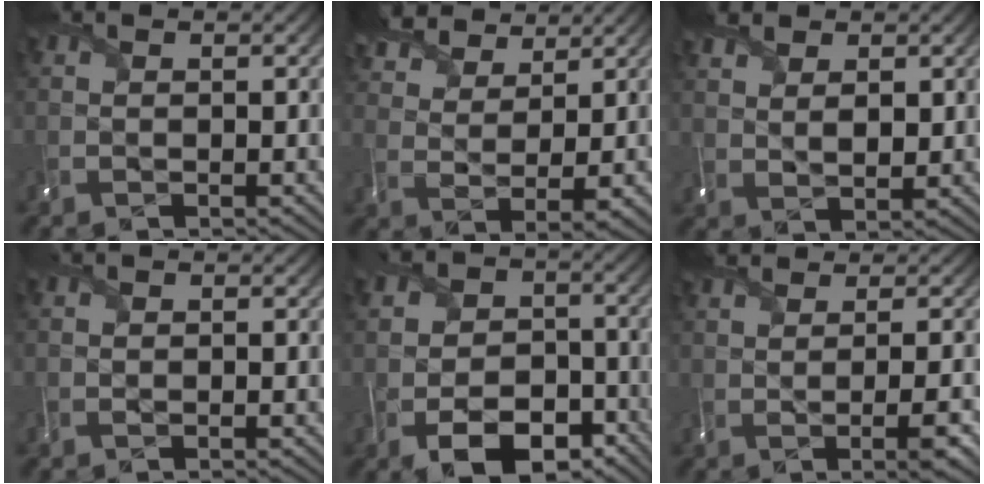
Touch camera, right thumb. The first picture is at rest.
{"total": 7.9, "force": [6.2, 2.8, 3.9], "torque": [-0.097, 0.019, 0.110]}
{"total": 4.1, "force": [2.7, 2.2, 2.2], "torque": [-0.050, 0.000, 0.050]}
{"total": 1.0, "force": [-0.9, 0.0, -0.4], "torque": [0.014, -0.003, -0.020]}
{"total": 10.2, "force": [-5.3, 6.8, 5.5], "torque": [-0.076, -0.022, -0.095]}
{"total": 4.3, "force": [0.8, 1.0, 4.1], "torque": [-0.037, 0.019, -0.008]}